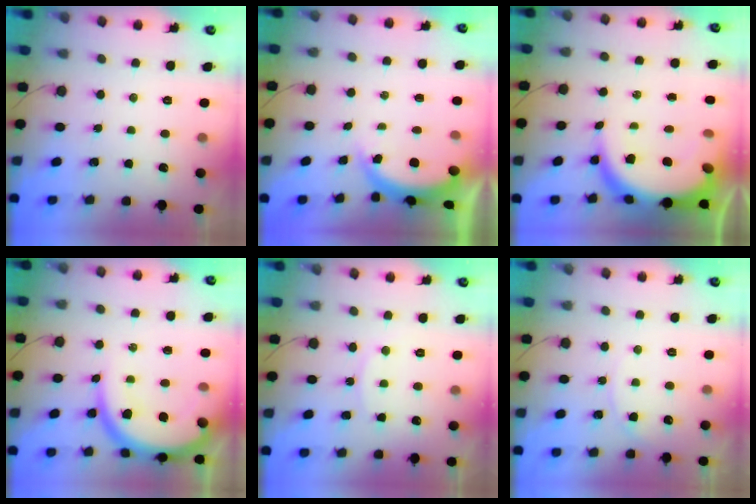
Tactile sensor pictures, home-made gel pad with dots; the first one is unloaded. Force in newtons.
{"total": 4.7, "press": 4.7, "slide": 0.3}
{"total": 14.9, "press": 14.8, "slide": 1.6}
{"total": 14.1, "press": 14.1, "slide": 1.5}
{"total": 6.1, "press": 6.0, "slide": 0.4}
{"total": 4.9, "press": 4.8, "slide": 0.4}